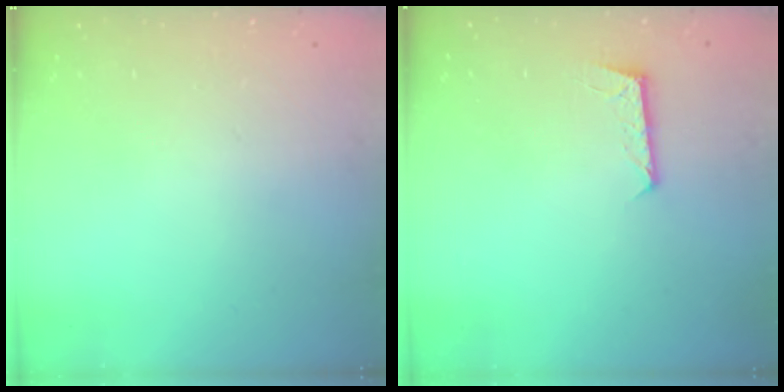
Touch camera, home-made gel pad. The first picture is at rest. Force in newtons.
{"total": 6.1, "press": 6.0, "slide": 0.4}